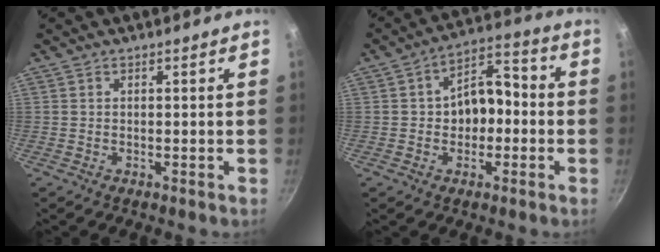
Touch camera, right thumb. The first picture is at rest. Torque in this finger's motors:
{"motor_torque": [0.01, 0.31, -0.10, -0.13, 0.10]}